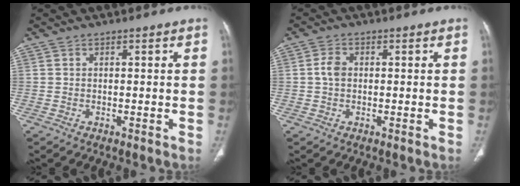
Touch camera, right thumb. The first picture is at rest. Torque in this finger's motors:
{"motor_torque": [0.45, 0.82, 0.60, -0.44, 0.02]}